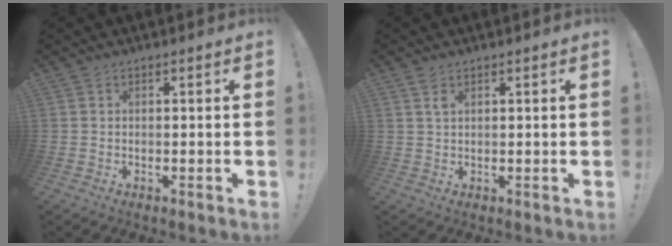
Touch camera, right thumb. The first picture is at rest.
{"total": 2.0, "force": [1.1, 0.8, 1.4], "torque": [-0.024, 0.001, 0.019]}